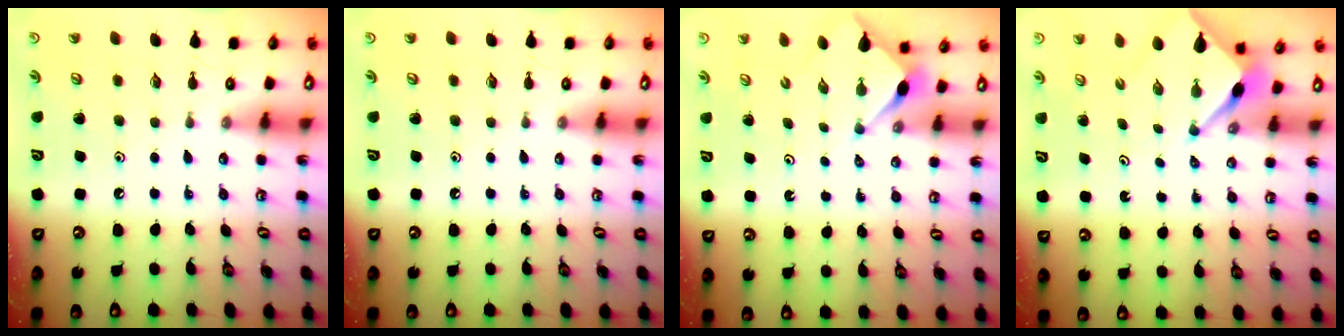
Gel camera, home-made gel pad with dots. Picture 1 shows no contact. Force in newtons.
{"total": 0.0}
{"total": 2.9, "press": 2.9, "slide": 0.3}
{"total": 3.0, "press": 3.0, "slide": 0.3}